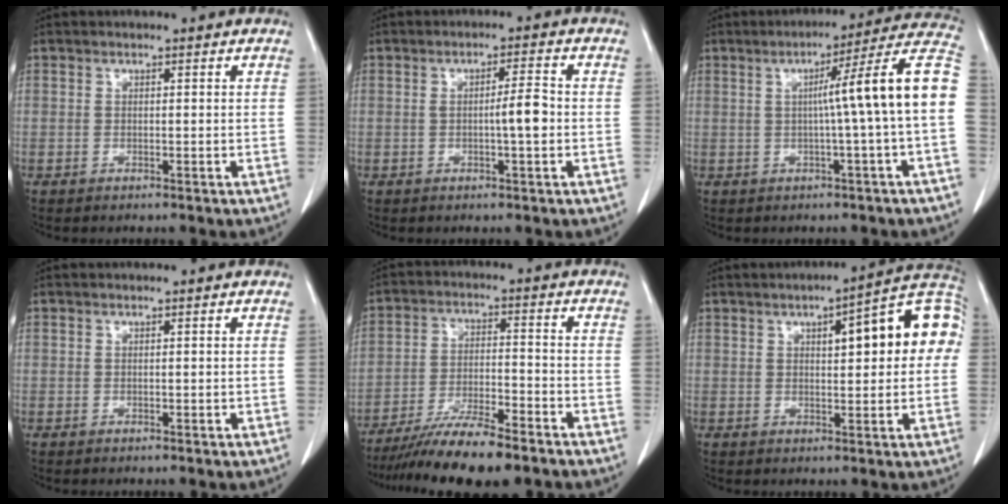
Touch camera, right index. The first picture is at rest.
{"total": 3.8, "force": [-0.5, 0.1, 3.8], "torque": [-0.058, 0.001, -0.010]}
{"total": 12.4, "force": [-0.1, -1.8, 12.3], "torque": [-0.159, 0.025, -0.007]}
{"total": 0.0}
{"total": 12.4, "force": [-10.2, 1.1, 7.1], "torque": [-0.118, -0.020, -0.169]}
{"total": 13.4, "force": [2.8, 3.4, 12.7], "torque": [-0.164, 0.038, 0.031]}